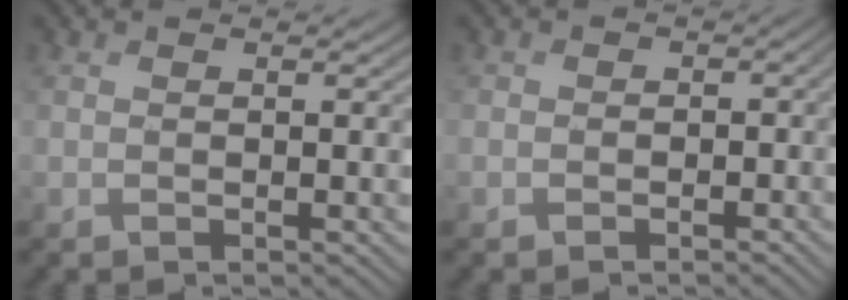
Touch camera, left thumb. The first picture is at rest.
{"total": 1.8, "force": [-0.8, 1.5, 0.4], "torque": [0.006, -0.006, -0.017]}